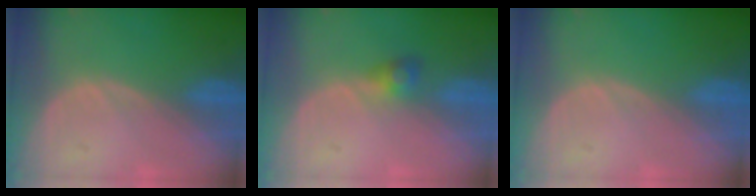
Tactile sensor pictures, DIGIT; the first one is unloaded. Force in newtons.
{"total": 2.5, "press": 2.4, "slide": 0.7}
{"total": 0.0}